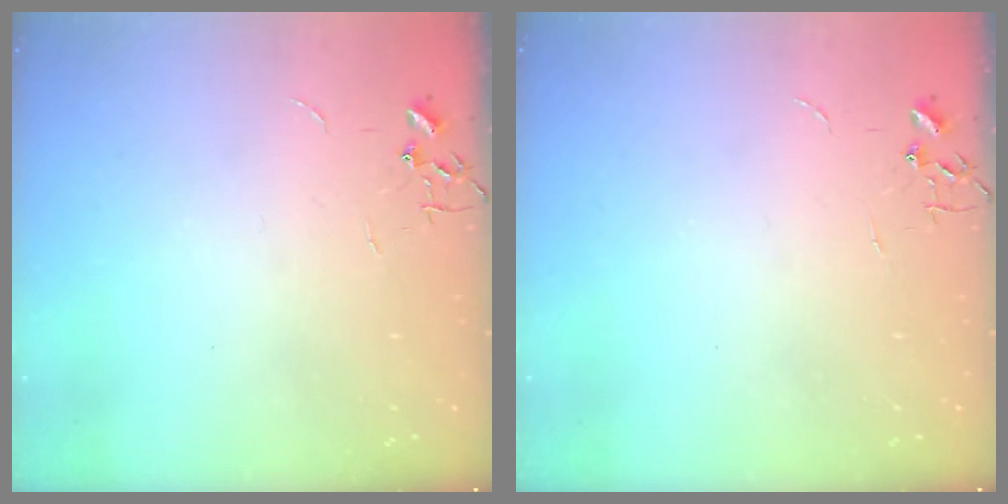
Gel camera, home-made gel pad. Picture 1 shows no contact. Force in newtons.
{"total": 0.0}